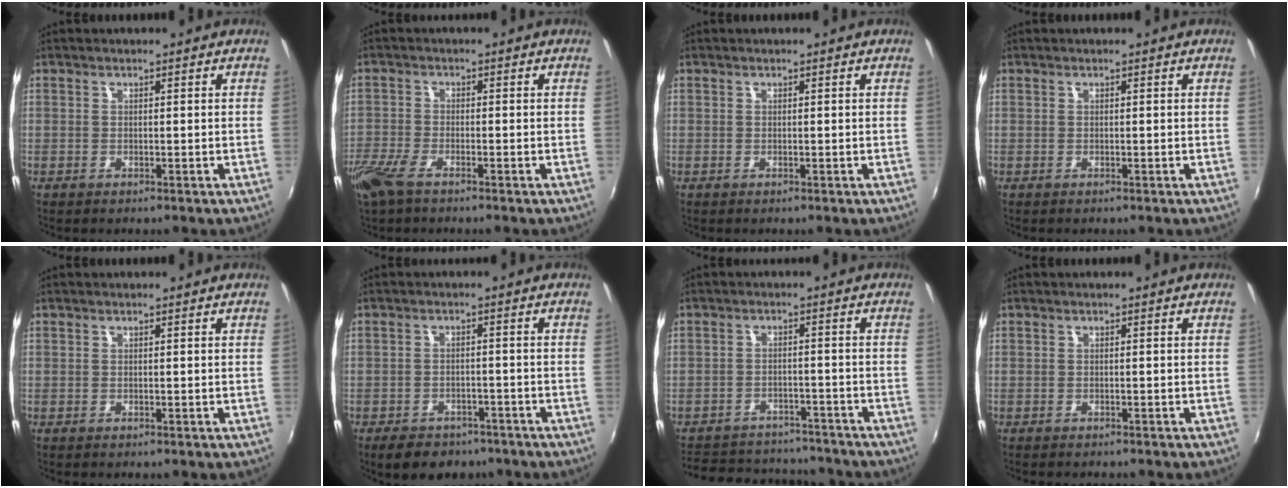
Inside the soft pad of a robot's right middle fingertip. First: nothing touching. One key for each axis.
{"total": 6.5, "fx": -4.6, "fy": 2.1, "fz": 4.2, "tx": -0.109, "ty": -0.017, "tz": -0.094}
{"total": 0.0}
{"total": 0.0}
{"total": 0.0}
{"total": 8.6, "fx": -6.3, "fy": 4.8, "fz": 3.3, "tx": -0.077, "ty": 0.001, "tz": -0.085}
{"total": 15.0, "fx": -12.8, "fy": 6.5, "fz": 4.4, "tx": -0.114, "ty": 0.034, "tz": -0.168}
{"total": 1.3, "fx": -1.2, "fy": 0.3, "fz": 0.3, "tx": -0.010, "ty": -0.006, "tz": -0.018}